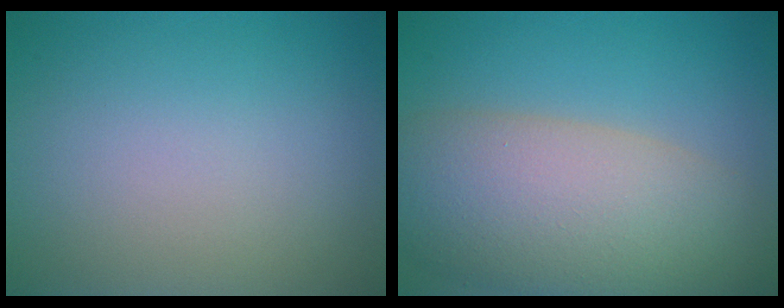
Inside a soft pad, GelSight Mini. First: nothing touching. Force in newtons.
{"total": 10.1, "press": 10.1, "slide": 0.9}